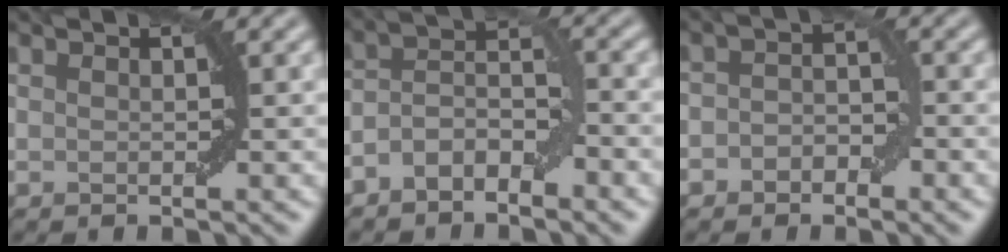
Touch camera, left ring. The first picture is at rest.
{"total": 4.0, "force": [-2.3, 1.9, 2.6], "torque": [-0.048, 0.014, -0.045]}
{"total": 2.3, "force": [-1.0, 1.6, 1.2], "torque": [-0.018, 0.007, -0.022]}